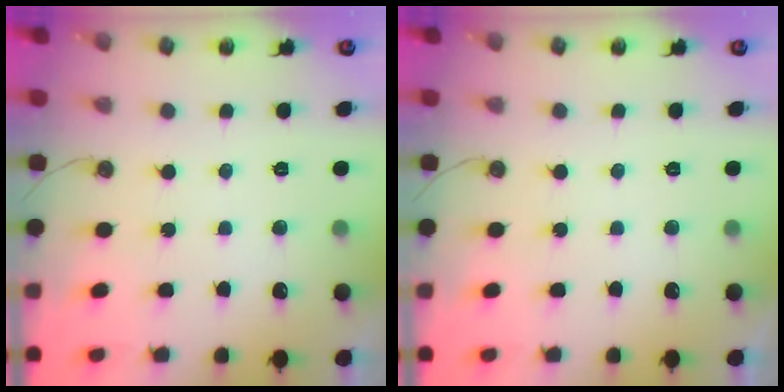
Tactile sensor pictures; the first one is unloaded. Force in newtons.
{"total": 0.0}